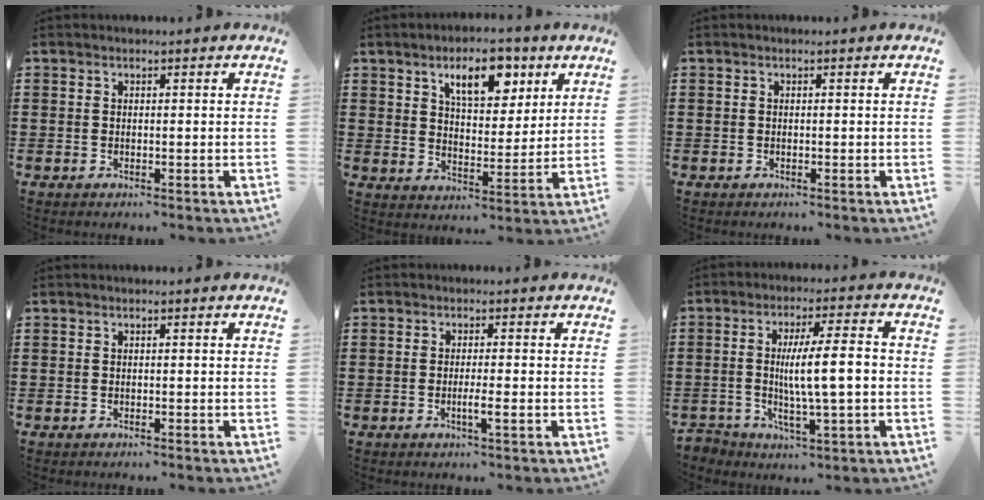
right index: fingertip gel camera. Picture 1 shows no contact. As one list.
[{"total": 8.5, "force": [4.9, 4.0, 5.7], "torque": [-0.090, -0.006, 0.079]}, {"total": 0.0}, {"total": 0.0}, {"total": 2.7, "force": [-1.0, -0.1, 2.6], "torque": [-0.043, -0.006, -0.019]}, {"total": 8.8, "force": [-0.8, 2.0, 8.5], "torque": [-0.149, 0.006, -0.015]}]